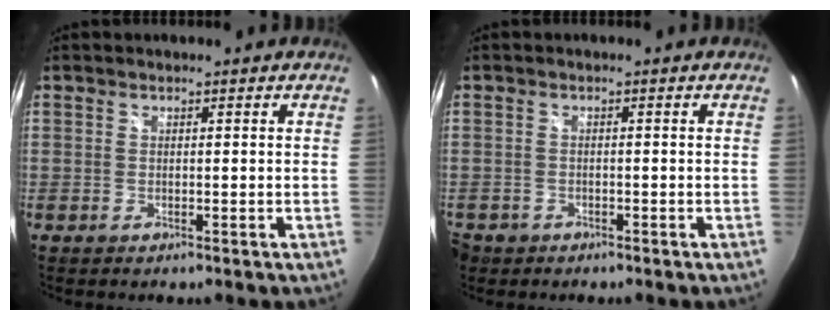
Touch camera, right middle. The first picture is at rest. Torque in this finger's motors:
{"motor_torque": [-0.06, -0.05, 0.00, 0.00]}